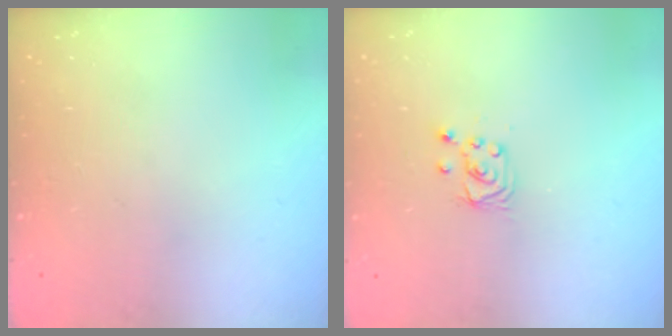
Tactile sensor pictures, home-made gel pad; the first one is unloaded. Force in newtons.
{"total": 3.4, "press": 3.4, "slide": 0.3}